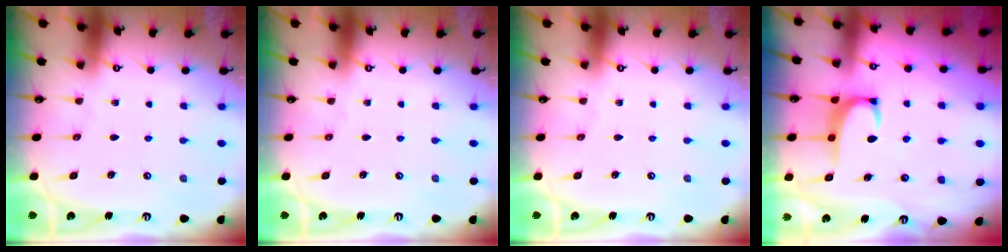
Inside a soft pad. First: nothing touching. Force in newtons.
{"total": 0.0}
{"total": 0.0}
{"total": 2.9, "press": 2.9, "slide": 0.5}